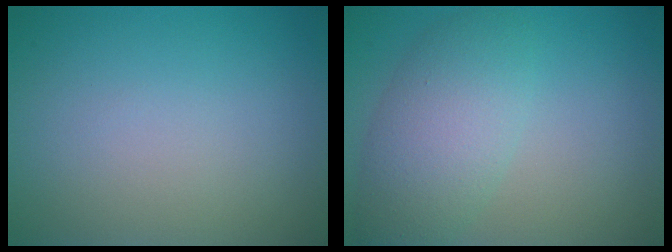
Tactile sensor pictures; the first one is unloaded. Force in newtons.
{"total": 5.2, "press": 5.2, "slide": 0.2}